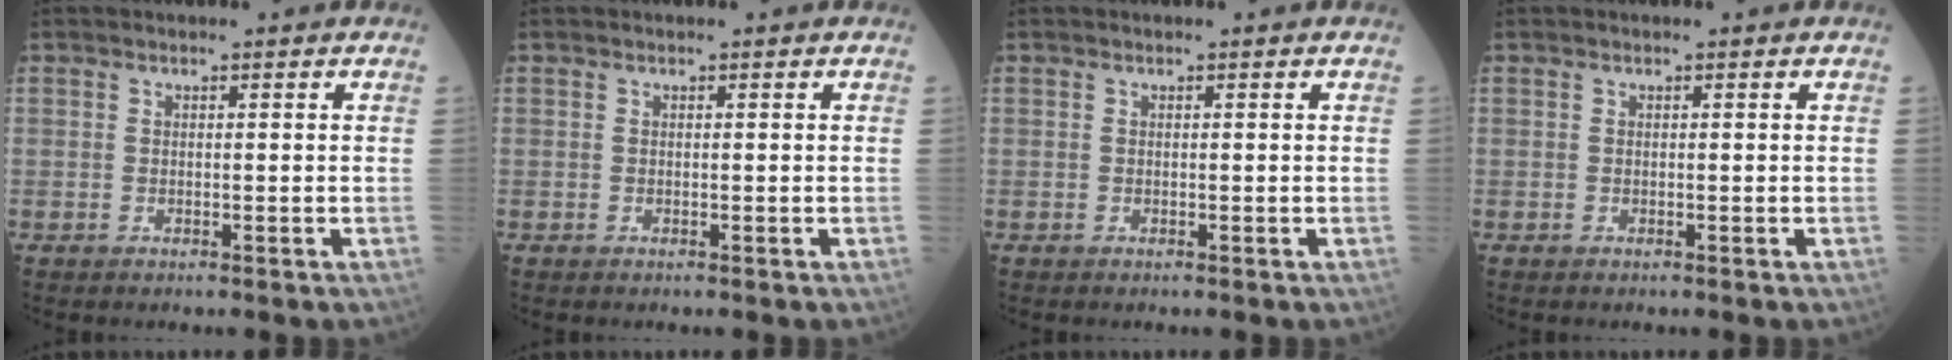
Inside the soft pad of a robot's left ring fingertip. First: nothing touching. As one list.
[{"total": 0.0}, {"total": 0.0}, {"total": 0.0}]